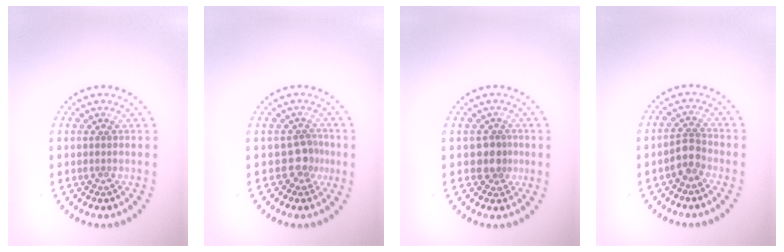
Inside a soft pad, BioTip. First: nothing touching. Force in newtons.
{"total": 2.1, "press": 1.6, "slide": 1.3}
{"total": 2.0, "press": 1.7, "slide": 1.2}
{"total": 2.0, "press": 1.6, "slide": 1.1}